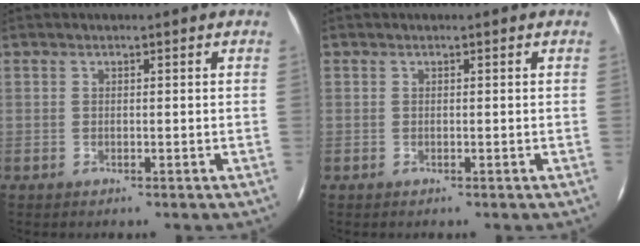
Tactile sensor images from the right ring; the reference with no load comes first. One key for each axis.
{"total": 0.0}